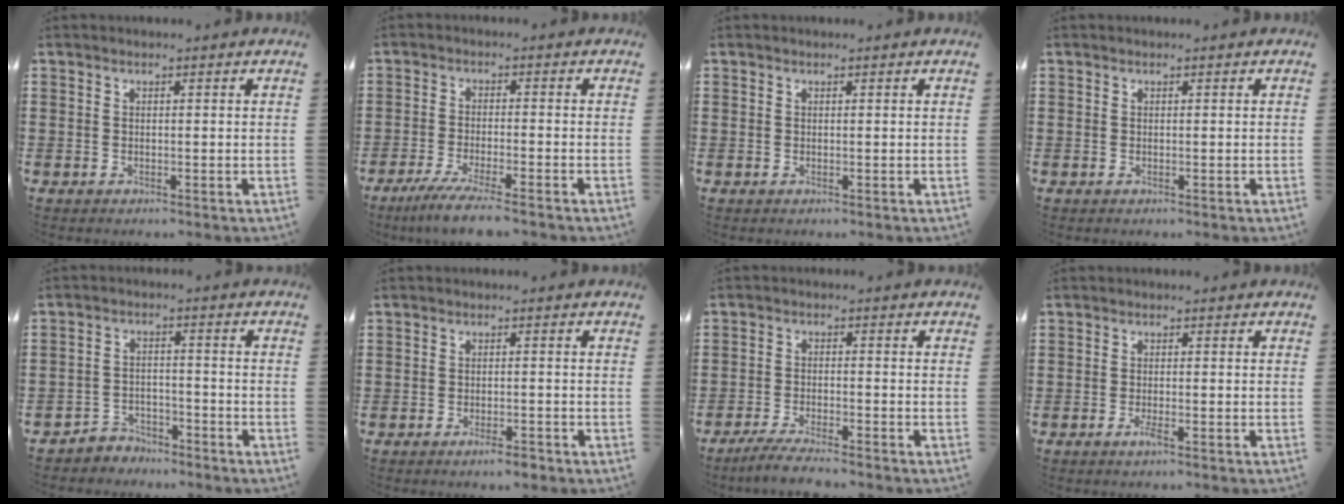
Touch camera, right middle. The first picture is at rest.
{"total": 4.8, "force": [-4.0, -0.2, 2.6], "torque": [-0.056, -0.016, -0.075]}
{"total": 0.0}
{"total": 0.0}
{"total": 3.3, "force": [-3.2, 0.9, -0.2], "torque": [-0.005, 0.003, -0.069]}
{"total": 2.6, "force": [-2.0, 0.2, 1.7], "torque": [-0.026, 0.002, -0.036]}
{"total": 3.7, "force": [-3.4, 0.0, 1.5], "torque": [-0.032, -0.005, -0.067]}
{"total": 1.6, "force": [-0.9, 0.1, 1.3], "torque": [-0.029, -0.005, -0.018]}